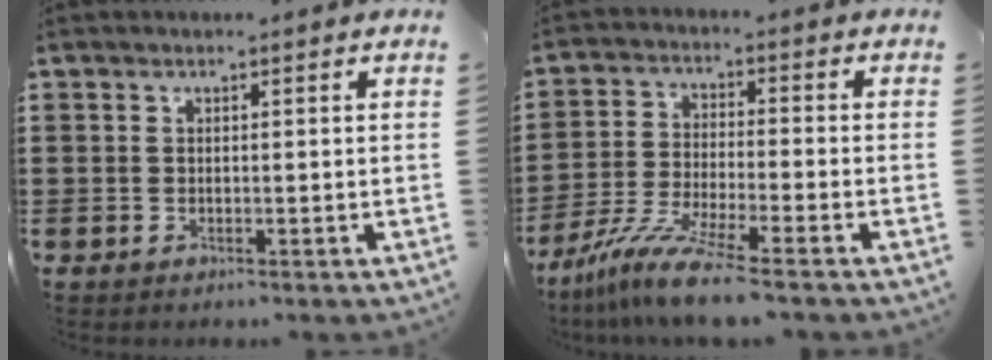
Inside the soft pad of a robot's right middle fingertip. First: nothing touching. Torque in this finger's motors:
{"motor_torque": [1.75, -0.39, 0.79, 0.18]}